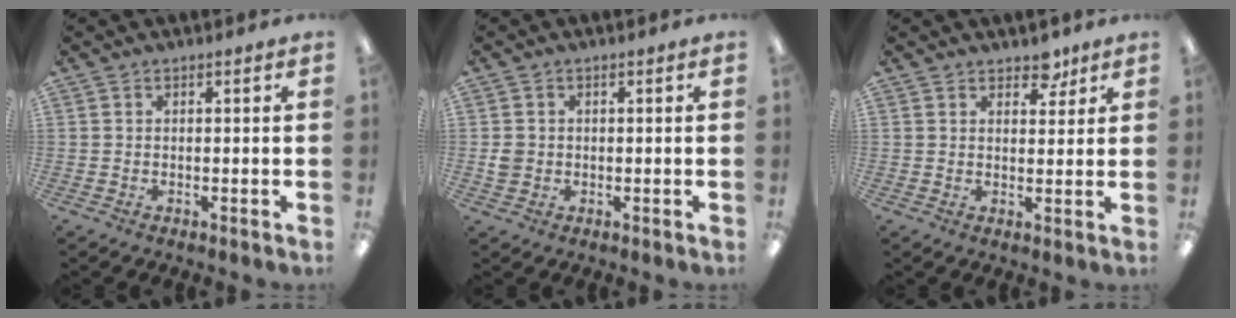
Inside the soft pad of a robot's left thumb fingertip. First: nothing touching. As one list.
[{"total": 2.5, "force": [-0.1, 2.3, 1.0], "torque": [-0.010, 0.001, -0.003]}, {"total": 4.7, "force": [3.7, 2.4, 1.7], "torque": [0.000, -0.022, 0.061]}]